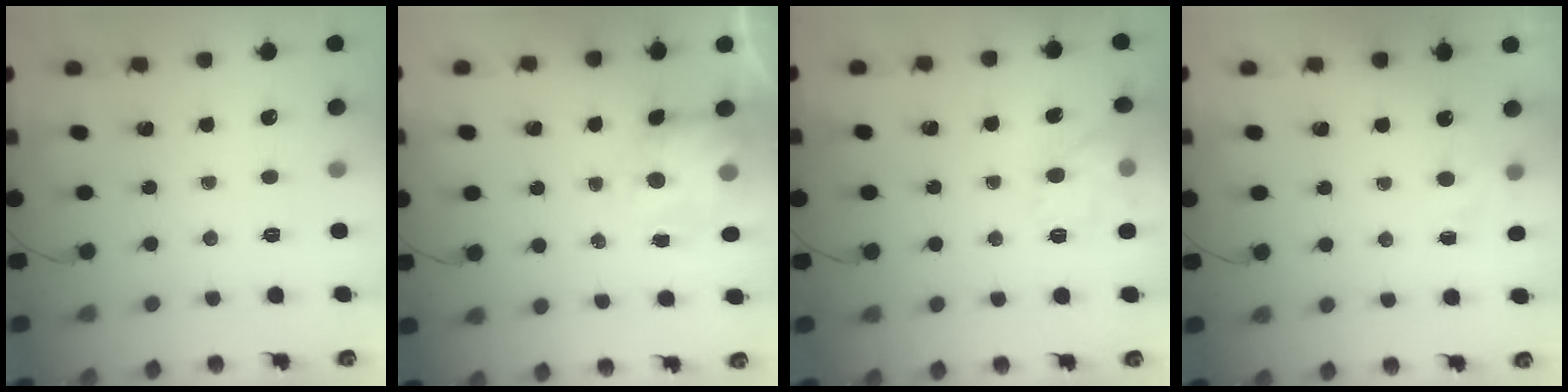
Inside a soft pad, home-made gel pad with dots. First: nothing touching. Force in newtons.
{"total": 6.9, "press": 6.8, "slide": 1.1}
{"total": 11.9, "press": 11.9, "slide": 0.2}
{"total": 3.2, "press": 3.0, "slide": 1.2}